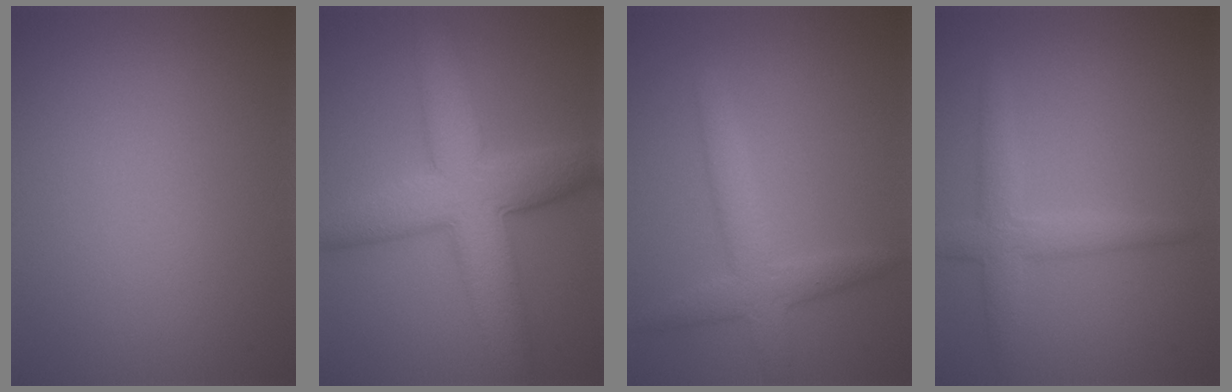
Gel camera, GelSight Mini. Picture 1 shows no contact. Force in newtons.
{"total": 8.5, "press": 8.5, "slide": 0.2}
{"total": 2.8, "press": 2.8, "slide": 0.2}
{"total": 3.0, "press": 3.0, "slide": 0.1}